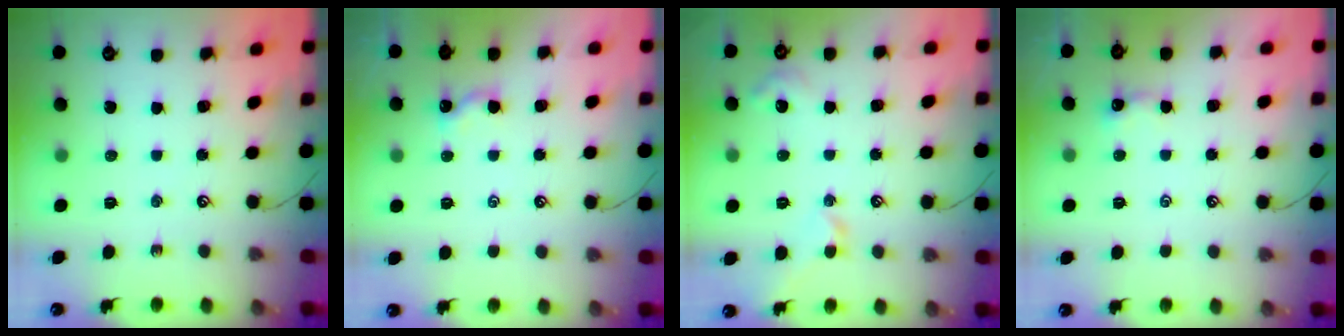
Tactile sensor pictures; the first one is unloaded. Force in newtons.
{"total": 0.0}
{"total": 2.6, "press": 2.6, "slide": 0.6}
{"total": 0.0}